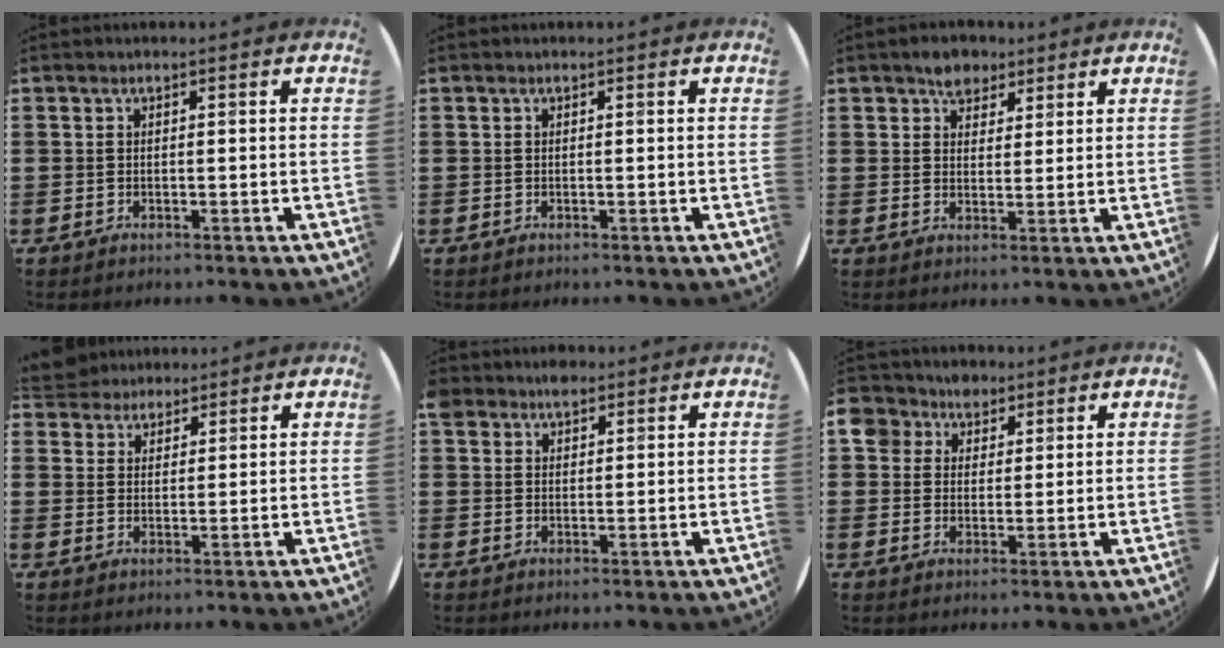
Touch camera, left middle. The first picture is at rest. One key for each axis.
{"total": 0.0}
{"total": 3.6, "fx": 2.9, "fy": 2.2, "fz": 0.6, "tx": -0.002, "ty": 0.002, "tz": 0.052}
{"total": 4.3, "fx": 4.1, "fy": 1.4, "fz": -0.1, "tx": -0.014, "ty": -0.003, "tz": 0.080}
{"total": 2.7, "fx": 2.2, "fy": 1.4, "fz": 0.5, "tx": -0.006, "ty": 0.002, "tz": 0.041}
{"total": 5.1, "fx": 3.2, "fy": 3.9, "fz": 0.6, "tx": -0.026, "ty": 0.010, "tz": 0.059}